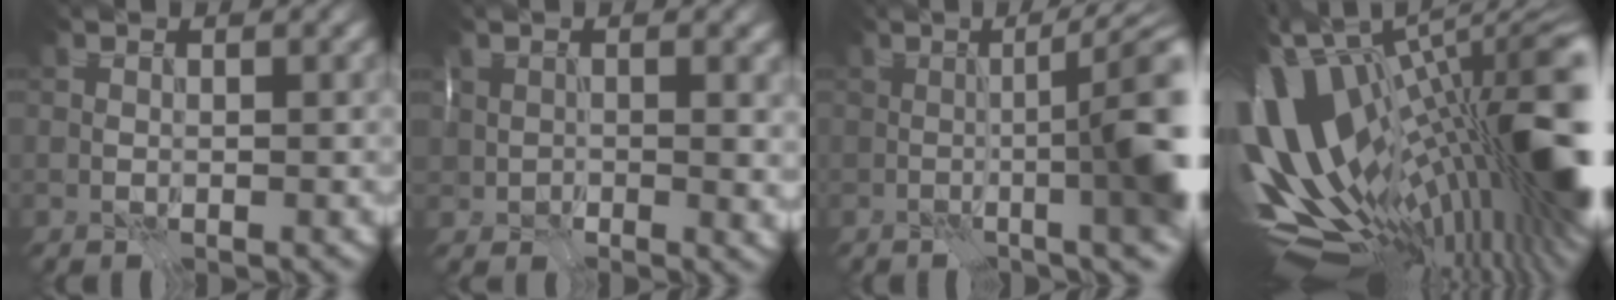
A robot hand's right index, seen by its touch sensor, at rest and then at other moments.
{"total": 3.8, "force": [1.1, 2.6, 2.5], "torque": [-0.045, -0.016, 0.021]}
{"total": 10.2, "force": [-0.4, 2.5, 9.8], "torque": [-0.086, 0.016, -0.021]}
{"total": 18.6, "force": [0.4, 7.9, 16.9], "torque": [-0.307, -0.029, 0.007]}